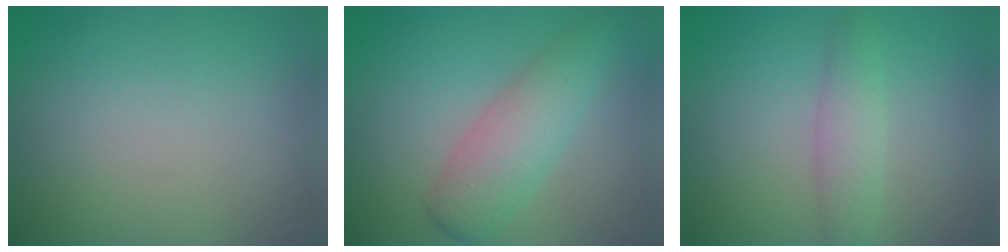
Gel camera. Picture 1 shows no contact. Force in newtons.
{"total": 4.5, "press": 4.5, "slide": 0.1}
{"total": 2.4, "press": 2.4, "slide": 0.1}